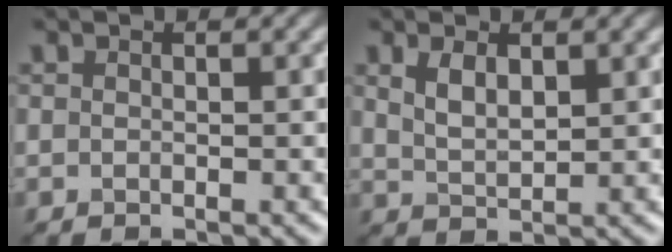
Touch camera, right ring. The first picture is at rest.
{"total": 2.5, "force": [1.3, 1.2, 1.8], "torque": [-0.043, -0.002, 0.030]}